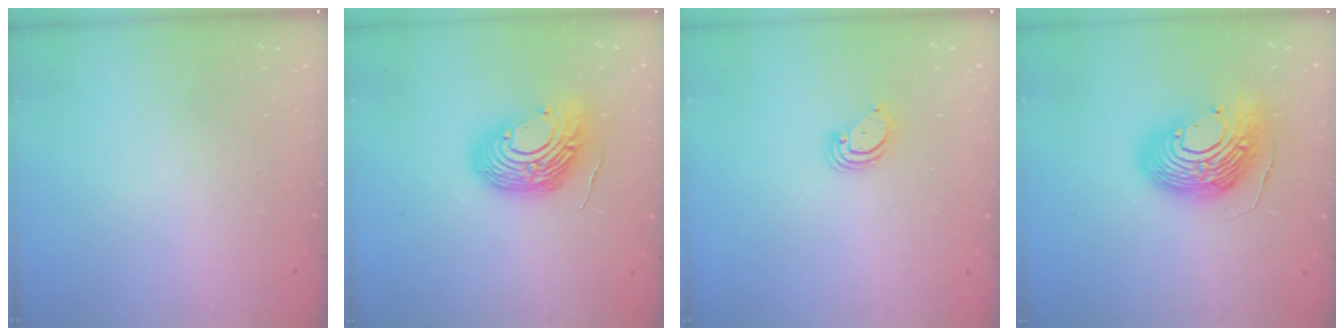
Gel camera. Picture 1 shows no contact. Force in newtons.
{"total": 14.4, "press": 14.3, "slide": 2.2}
{"total": 3.9, "press": 3.9, "slide": 0.2}
{"total": 17.0, "press": 16.9, "slide": 1.5}